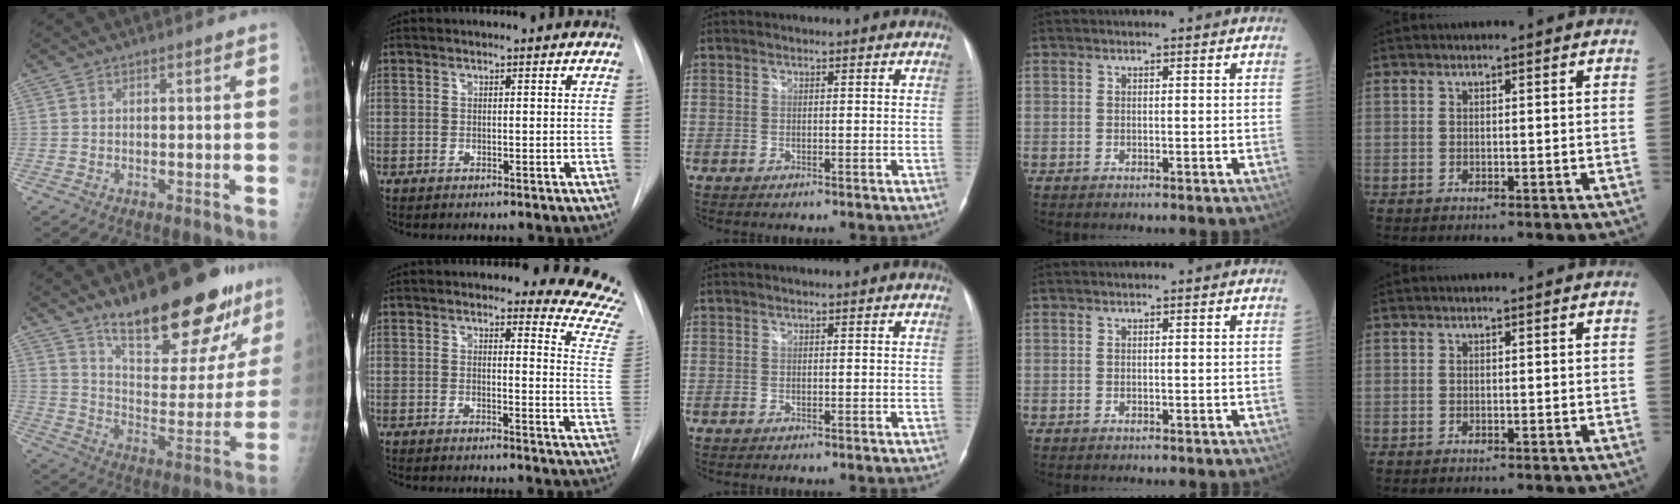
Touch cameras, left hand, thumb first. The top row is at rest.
{"thumb": {"total": 24.7, "force": [17.2, 8.6, 15.4], "torque": [-0.176, -0.093, 0.263]}, "index": {"total": 12.8, "force": [12.3, 1.3, 3.3], "torque": [-0.006, -0.101, 0.097]}}